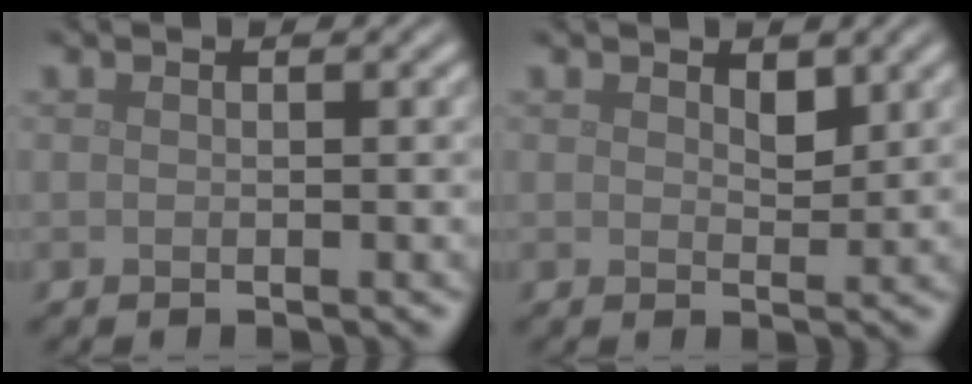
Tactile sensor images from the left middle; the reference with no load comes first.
{"total": 1.3, "force": [0.8, 0.6, 0.8], "torque": [-0.014, -0.003, 0.014]}